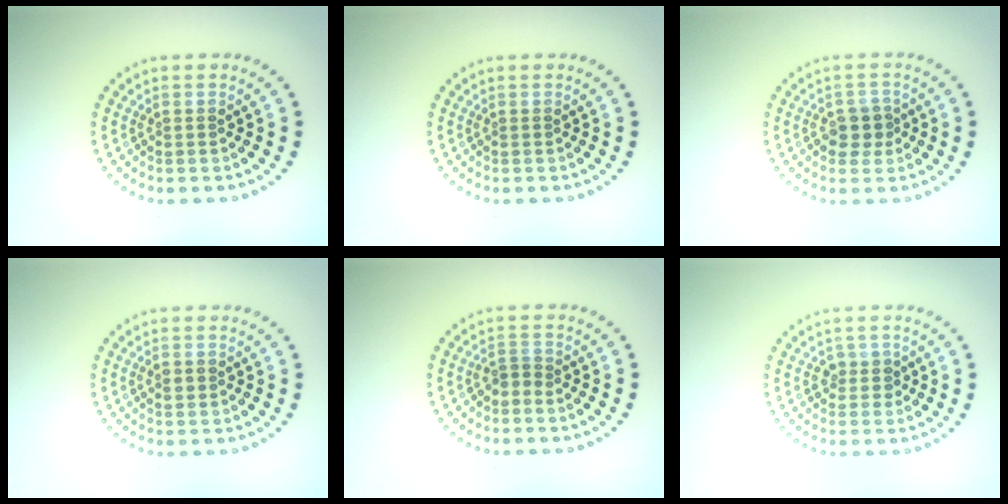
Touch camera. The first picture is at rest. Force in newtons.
{"total": 0.0}
{"total": 2.4, "press": 2.2, "slide": 0.8}
{"total": 1.2, "press": 1.2, "slide": 0.0}
{"total": 1.2, "press": 0.8, "slide": 0.9}
{"total": 1.5, "press": 1.3, "slide": 0.8}